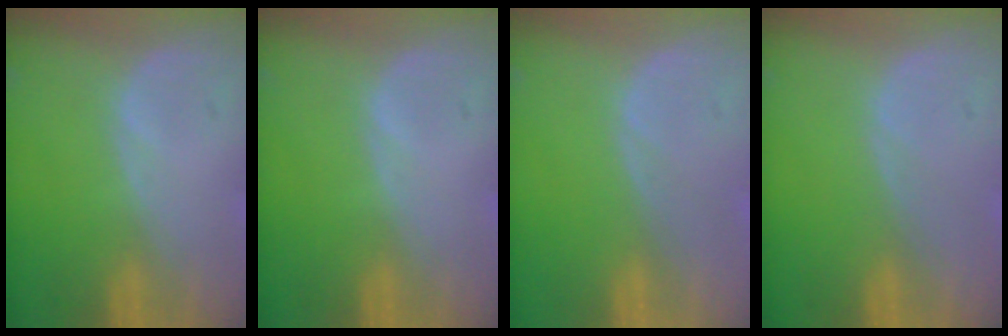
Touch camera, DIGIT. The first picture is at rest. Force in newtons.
{"total": 0.0}
{"total": 0.0}
{"total": 0.0}